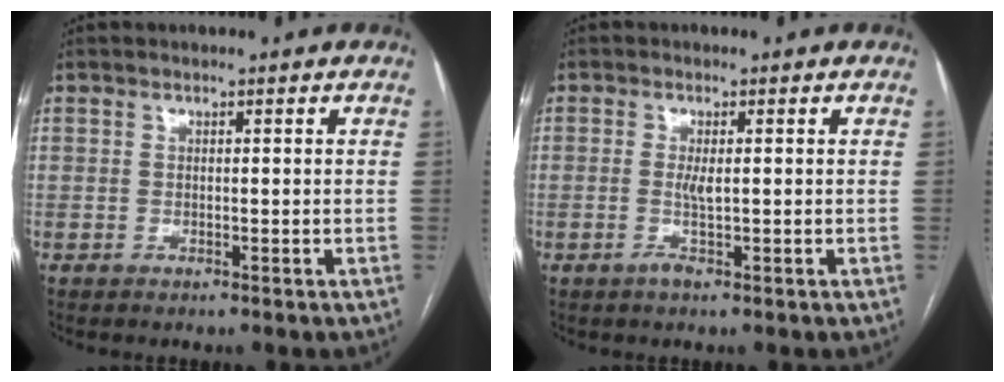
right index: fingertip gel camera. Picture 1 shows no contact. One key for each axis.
{"total": 1.9, "fx": -0.3, "fy": 0.2, "fz": 1.9, "tx": -0.040, "ty": -0.002, "tz": -0.005}